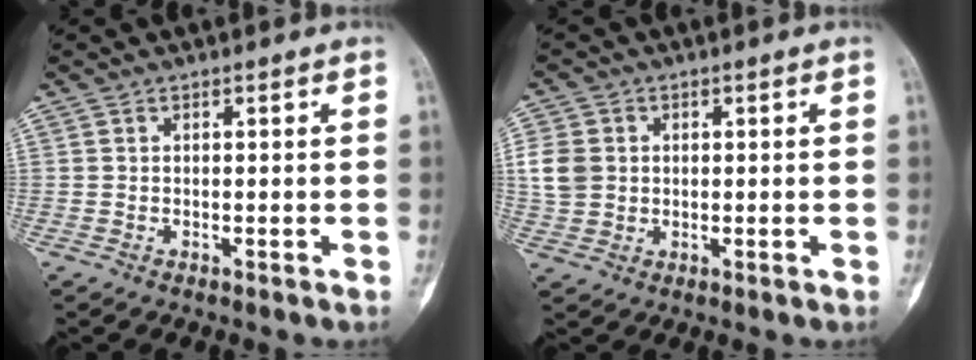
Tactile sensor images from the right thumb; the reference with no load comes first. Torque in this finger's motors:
{"motor_torque": [0.17, 0.05, 0.82, -0.12, 0.29]}